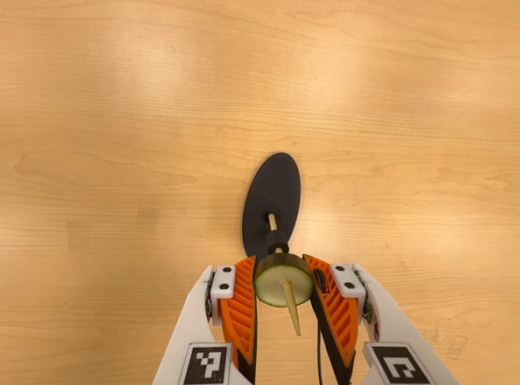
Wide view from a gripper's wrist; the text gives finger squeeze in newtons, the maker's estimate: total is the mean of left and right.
{"total": 11.2, "left": 10.8, "right": 11.7}